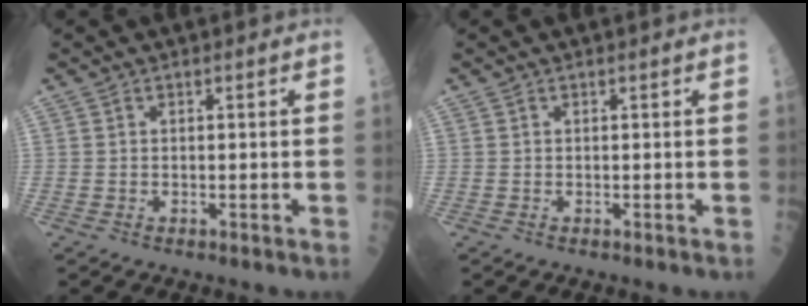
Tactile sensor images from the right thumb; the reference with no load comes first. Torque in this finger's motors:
{"motor_torque": [0.00, 0.00, 0.00, 0.00, 0.00]}